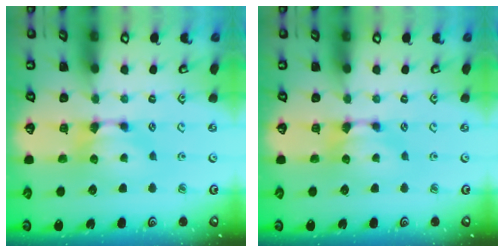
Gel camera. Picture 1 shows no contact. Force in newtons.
{"total": 0.0}